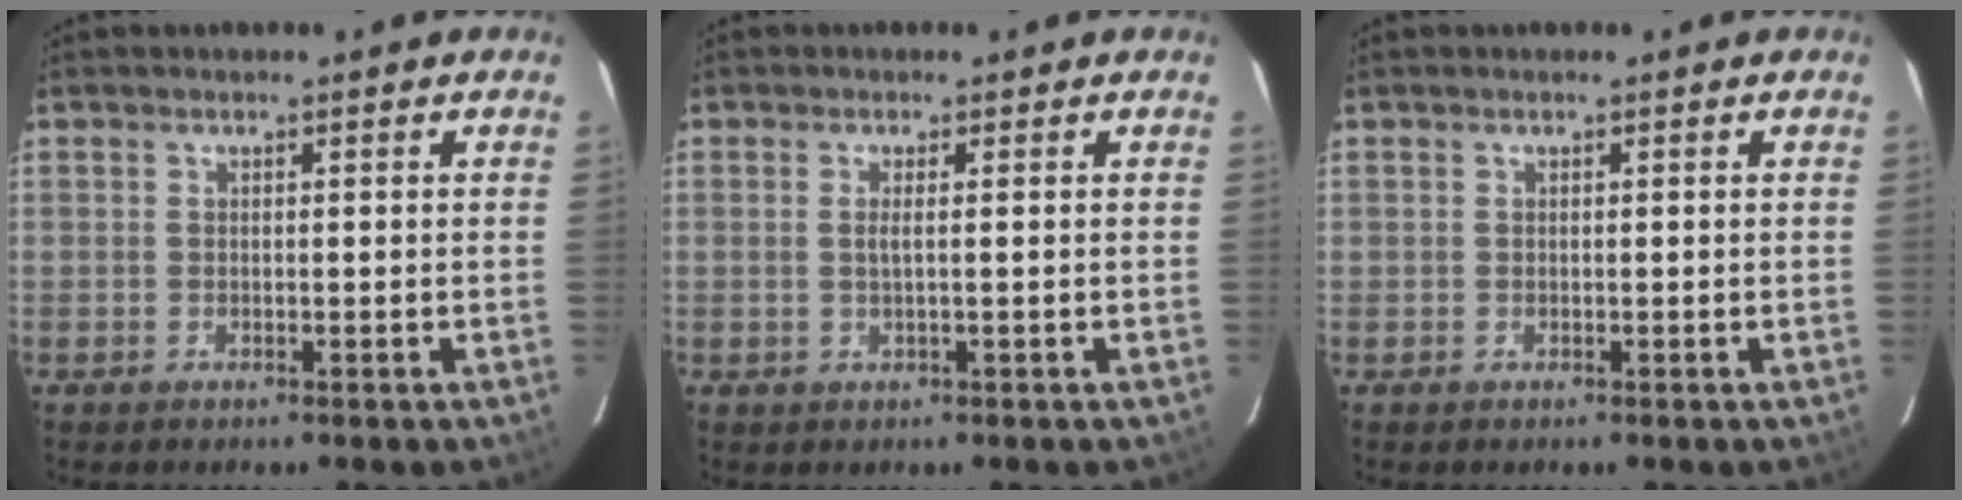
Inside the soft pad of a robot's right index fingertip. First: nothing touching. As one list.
[{"total": 1.5, "force": [0.0, -0.3, 1.4], "torque": [-0.029, -0.001, -0.001]}, {"total": 0.0}]